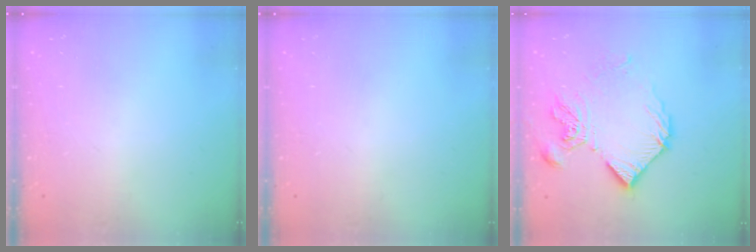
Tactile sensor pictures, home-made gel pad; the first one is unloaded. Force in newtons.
{"total": 0.0}
{"total": 11.0, "press": 11.0, "slide": 1.2}